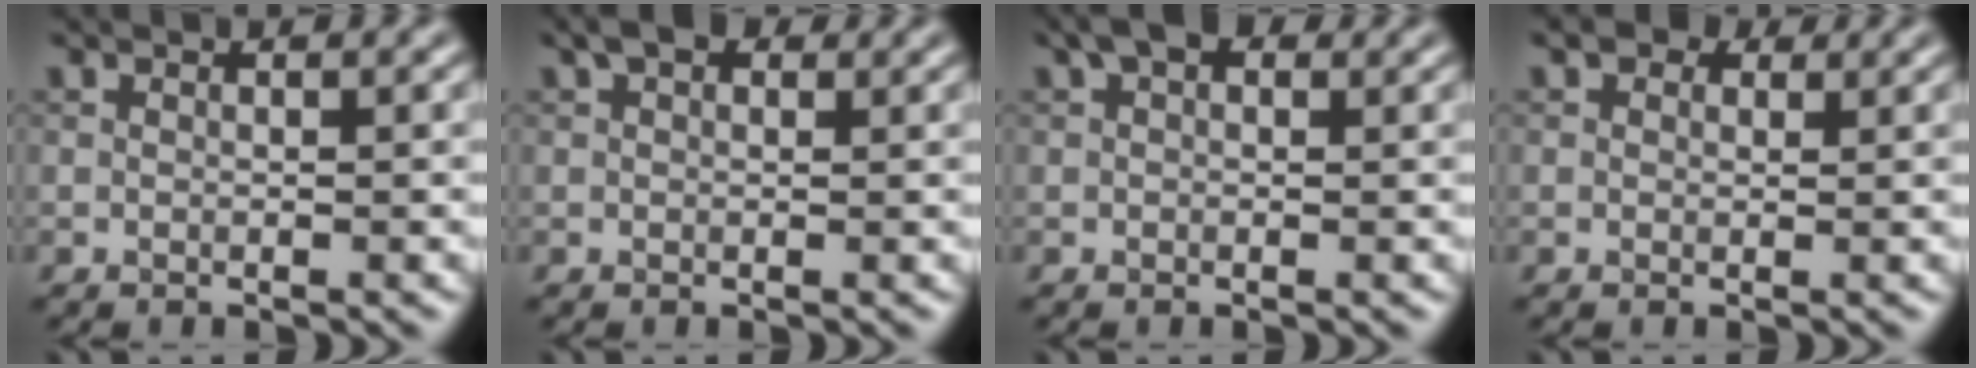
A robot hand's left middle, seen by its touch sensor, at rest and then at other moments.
{"total": 2.2, "force": [1.4, 1.2, 1.3], "torque": [-0.019, 0.006, 0.019]}
{"total": 2.5, "force": [1.4, 1.4, 1.6], "torque": [-0.020, 0.006, 0.014]}
{"total": 2.3, "force": [1.6, 1.3, 1.0], "torque": [-0.018, -0.002, 0.012]}